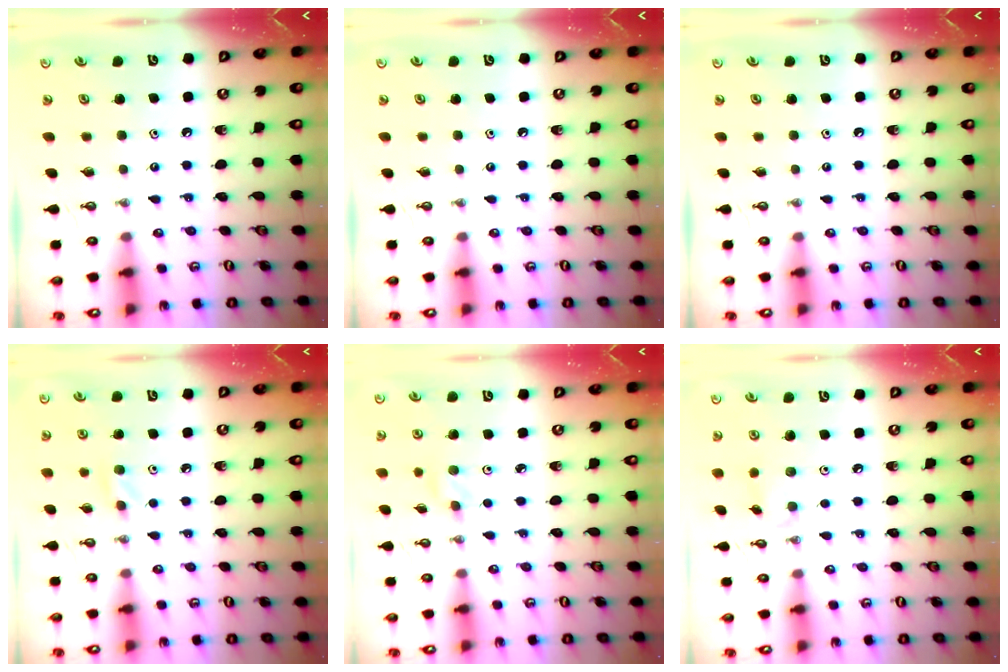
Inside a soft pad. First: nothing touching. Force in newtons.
{"total": 0.0}
{"total": 0.0}
{"total": 4.6, "press": 4.3, "slide": 1.6}
{"total": 3.0, "press": 2.6, "slide": 1.5}
{"total": 5.2, "press": 5.0, "slide": 1.2}